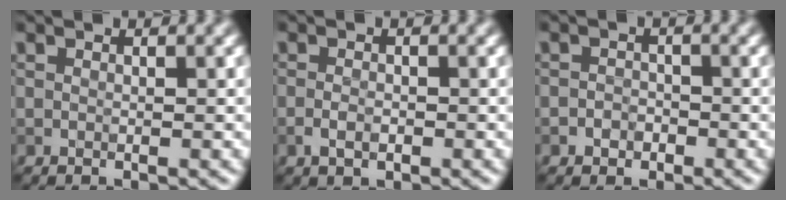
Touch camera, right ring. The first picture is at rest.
{"total": 1.5, "force": [-0.6, 0.9, 1.1], "torque": [-0.022, -0.001, -0.012]}
{"total": 1.3, "force": [-0.7, 1.1, 0.4], "torque": [0.001, 0.001, -0.014]}